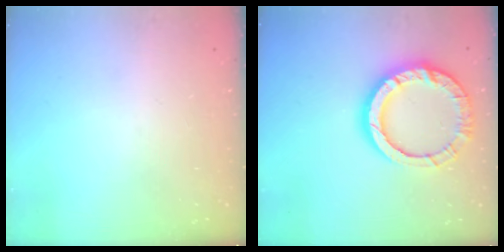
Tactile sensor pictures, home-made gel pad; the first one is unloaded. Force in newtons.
{"total": 16.2, "press": 16.2, "slide": 1.4}